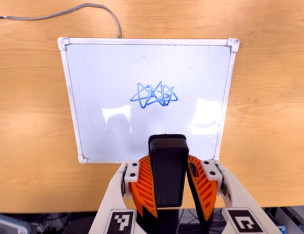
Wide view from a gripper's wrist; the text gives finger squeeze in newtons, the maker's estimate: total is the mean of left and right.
{"total": 9.0, "left": 7.8, "right": 10.3}